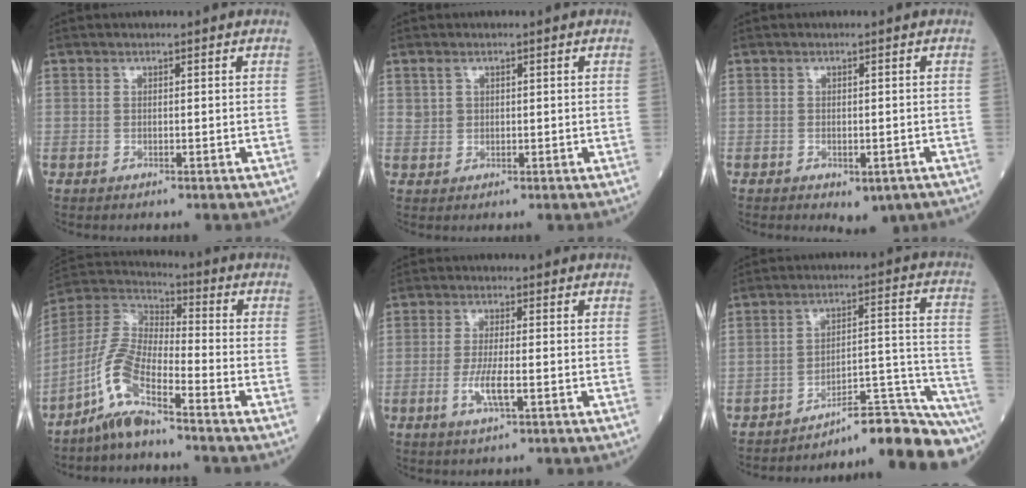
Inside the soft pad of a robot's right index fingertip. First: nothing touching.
{"total": 1.5, "force": [0.9, 1.1, 0.5], "torque": [-0.012, 0.008, 0.021]}
{"total": 3.6, "force": [-2.2, 1.8, 2.2], "torque": [-0.021, -0.004, -0.019]}
{"total": 9.5, "force": [-6.4, 1.7, 6.9], "torque": [-0.165, 0.001, -0.132]}
{"total": 4.5, "force": [-1.3, 0.5, 4.3], "torque": [-0.090, -0.007, -0.022]}
{"total": 16.3, "force": [-15.4, -1.7, 4.9], "torque": [-0.024, 0.044, -0.212]}